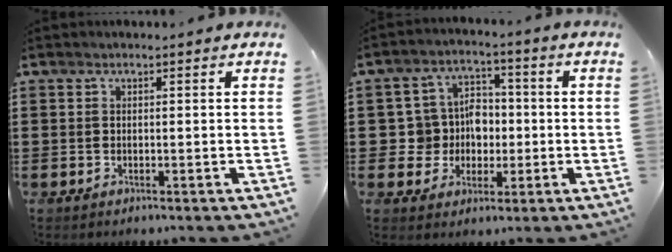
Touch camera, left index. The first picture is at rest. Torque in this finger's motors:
{"motor_torque": [0.46, 0.39, 0.20, 0.04]}